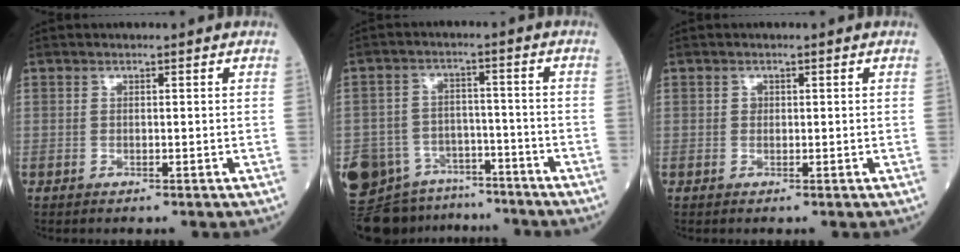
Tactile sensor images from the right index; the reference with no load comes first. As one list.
[{"total": 11.8, "force": [-9.3, 6.8, 2.4], "torque": [-0.057, 0.028, -0.142]}, {"total": 0.6, "force": [0.1, 0.6, 0.2], "torque": [0.000, 0.002, 0.001]}]